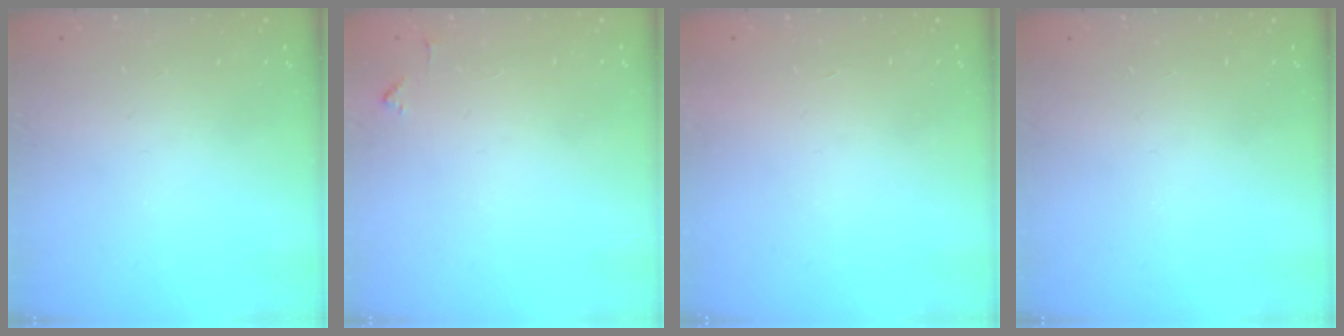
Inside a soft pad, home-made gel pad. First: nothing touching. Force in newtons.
{"total": 4.1, "press": 4.0, "slide": 0.6}
{"total": 1.7, "press": 1.7, "slide": 0.1}
{"total": 0.0}